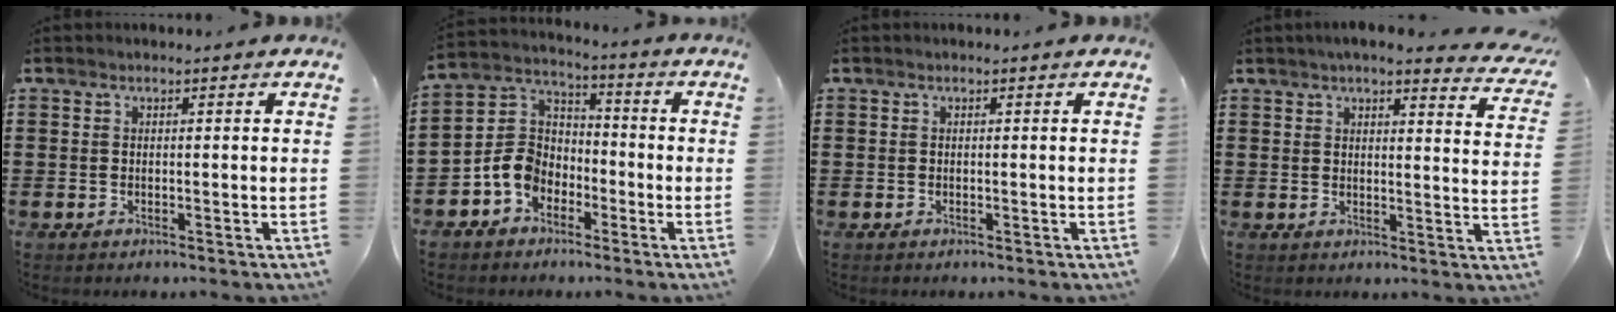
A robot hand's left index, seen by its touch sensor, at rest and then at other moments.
{"total": 7.4, "force": [-3.5, 6.1, 2.5], "torque": [-0.089, 0.015, -0.077]}
{"total": 0.0}
{"total": 4.2, "force": [3.8, 0.2, 1.8], "torque": [-0.044, -0.015, 0.064]}